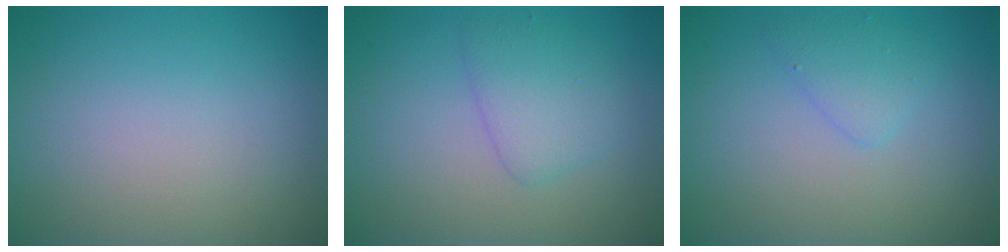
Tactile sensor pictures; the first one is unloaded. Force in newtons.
{"total": 2.6, "press": 2.6, "slide": 0.1}
{"total": 1.7, "press": 1.6, "slide": 0.1}